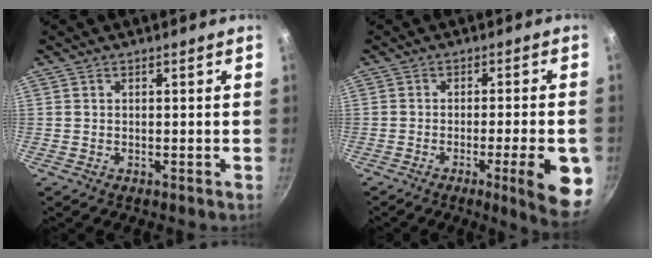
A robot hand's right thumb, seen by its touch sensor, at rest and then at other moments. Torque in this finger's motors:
{"motor_torque": [-0.13, 0.53, 0.00, -0.07, 0.06]}